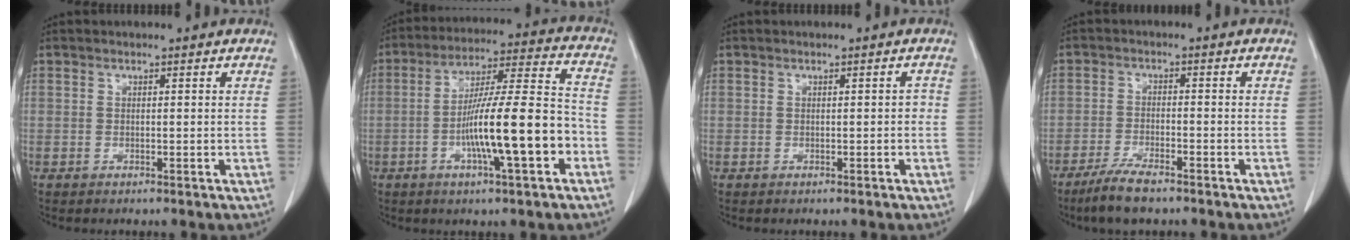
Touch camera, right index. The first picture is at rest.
{"total": 15.4, "force": [-4.8, 1.3, 14.6], "torque": [-0.246, 0.007, -0.079]}
{"total": 0.8, "force": [-0.2, 0.5, 0.7], "torque": [-0.005, 0.003, -0.003]}
{"total": 6.2, "force": [-4.7, 1.0, 3.8], "torque": [-0.076, -0.013, -0.084]}